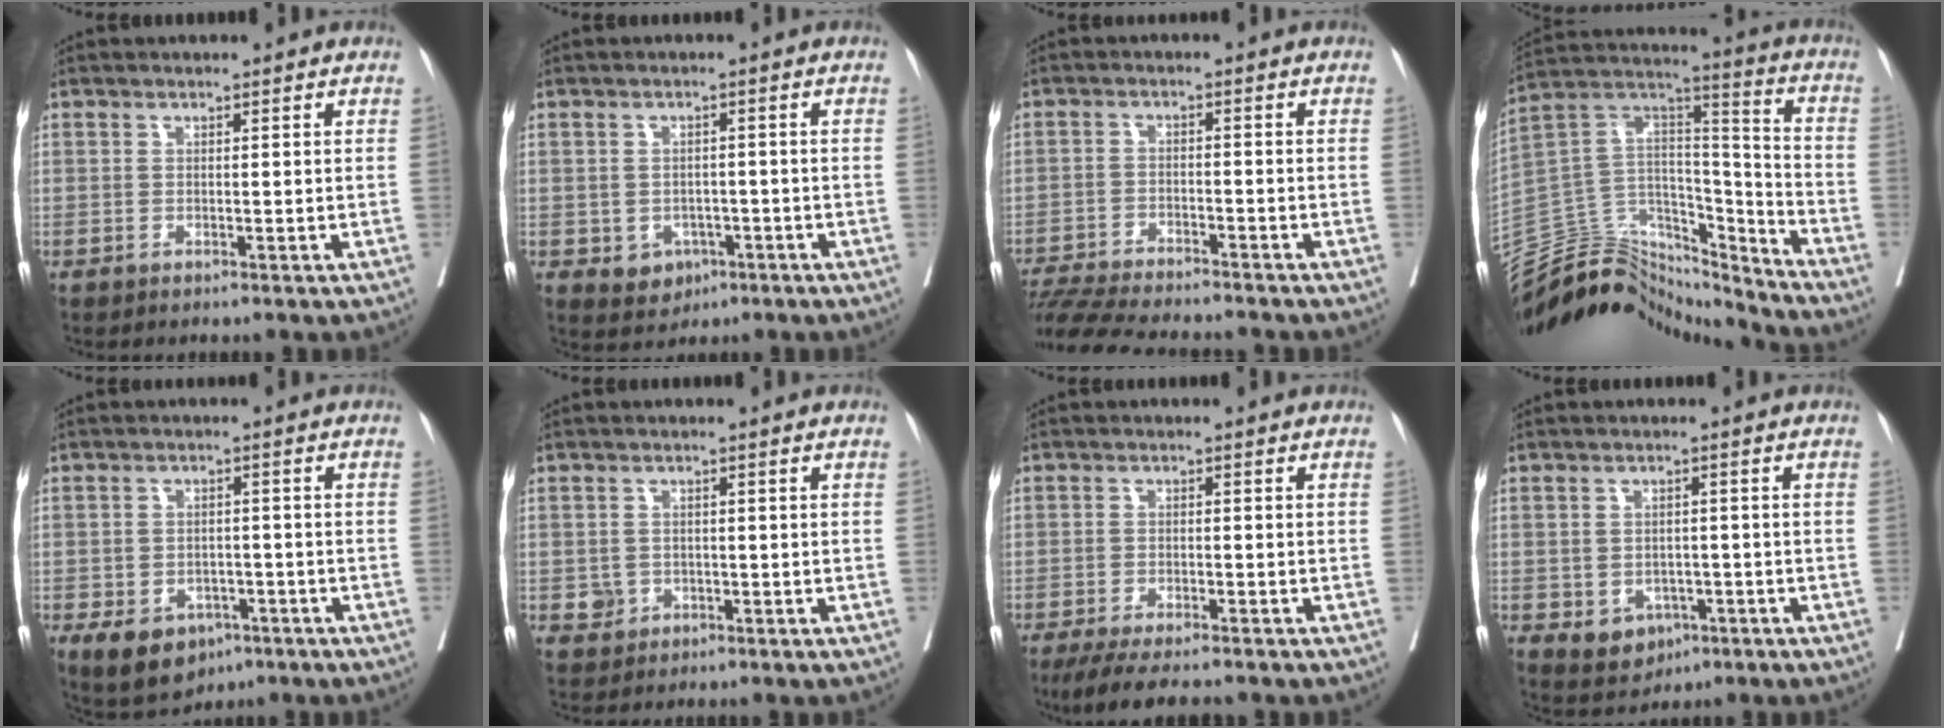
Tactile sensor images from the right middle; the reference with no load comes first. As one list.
[{"total": 4.0, "force": [-1.6, 3.3, 1.6], "torque": [-0.018, 0.003, -0.013]}, {"total": 14.3, "force": [-13.1, 1.4, 5.8], "torque": [-0.100, -0.019, -0.199]}, {"total": 19.5, "force": [-18.5, 5.6, 2.7], "torque": [-0.055, 0.081, -0.308]}, {"total": 8.0, "force": [-4.4, 5.4, 4.0], "torque": [-0.063, 0.005, -0.059]}, {"total": 2.1, "force": [-0.6, 2.0, 0.4], "torque": [0.000, 0.006, -0.004]}, {"total": 9.2, "force": [-7.8, 1.5, 4.6], "torque": [-0.062, -0.015, -0.120]}, {"total": 5.0, "force": [-2.0, 4.0, 2.3], "torque": [-0.031, 0.001, -0.018]}]